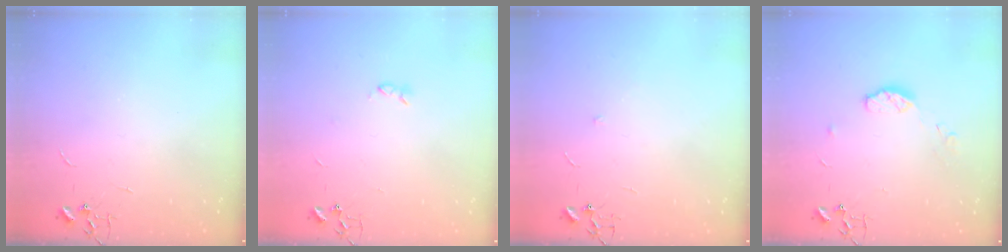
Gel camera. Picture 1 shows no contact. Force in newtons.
{"total": 2.6, "press": 2.5, "slide": 0.5}
{"total": 4.5, "press": 4.0, "slide": 2.2}
{"total": 6.7, "press": 6.7, "slide": 0.5}